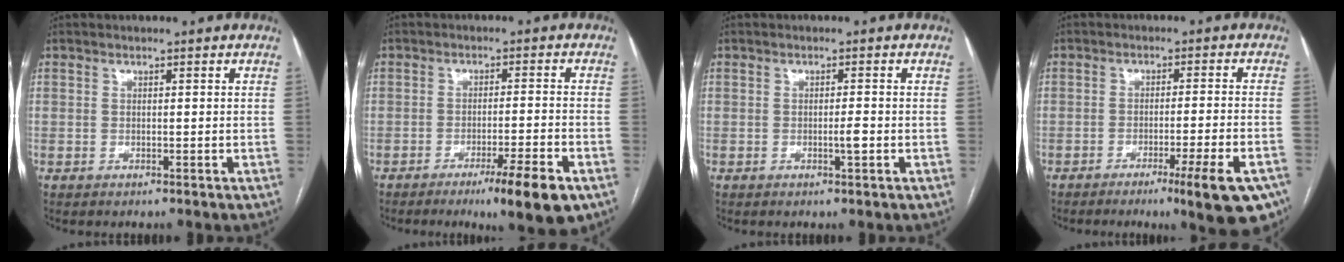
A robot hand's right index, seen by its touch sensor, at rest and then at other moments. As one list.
[{"total": 8.8, "force": [-5.2, 0.1, 7.1], "torque": [-0.098, -0.017, -0.079]}, {"total": 1.6, "force": [-0.5, 0.0, 1.6], "torque": [-0.027, -0.001, -0.009]}, {"total": 12.0, "force": [-7.7, 0.6, 9.1], "torque": [-0.074, -0.004, -0.107]}]